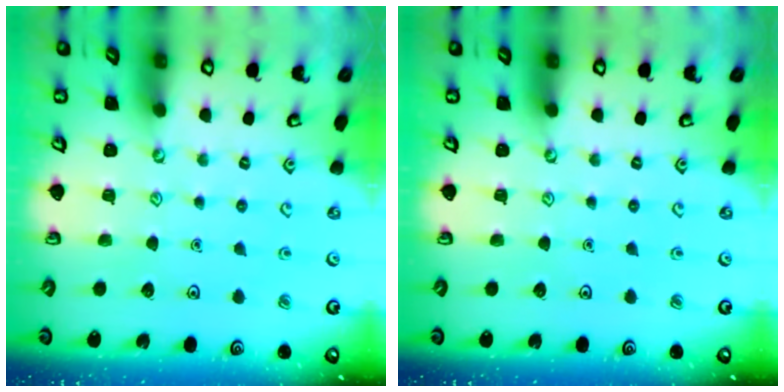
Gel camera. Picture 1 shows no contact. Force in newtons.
{"total": 0.0}